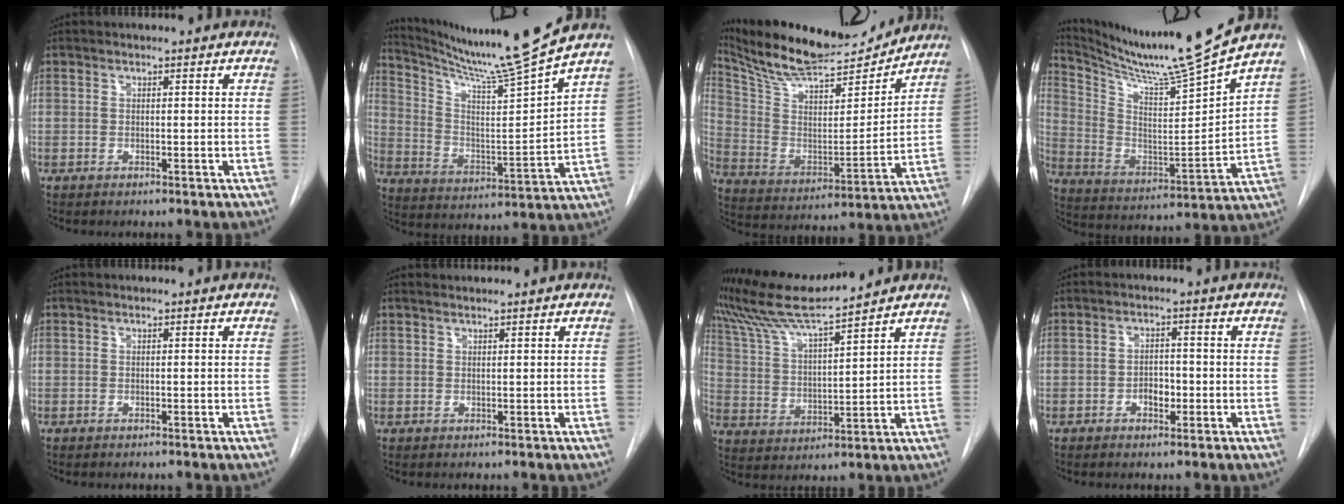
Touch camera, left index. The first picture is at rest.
{"total": 16.2, "force": [14.3, -3.1, 6.8], "torque": [-0.124, -0.050, 0.235]}
{"total": 20.9, "force": [19.1, 3.3, 7.7], "torque": [-0.146, -0.006, 0.312]}
{"total": 17.2, "force": [15.3, -2.7, 7.4], "torque": [-0.143, -0.056, 0.259]}
{"total": 0.0}
{"total": 1.5, "force": [1.4, -0.1, 0.4], "torque": [-0.008, 0.014, 0.030]}
{"total": 12.7, "force": [11.7, -1.2, 4.7], "torque": [-0.103, 0.010, 0.221]}
{"total": 2.5, "force": [-0.9, 1.6, 1.7], "torque": [-0.021, 0.008, -0.013]}